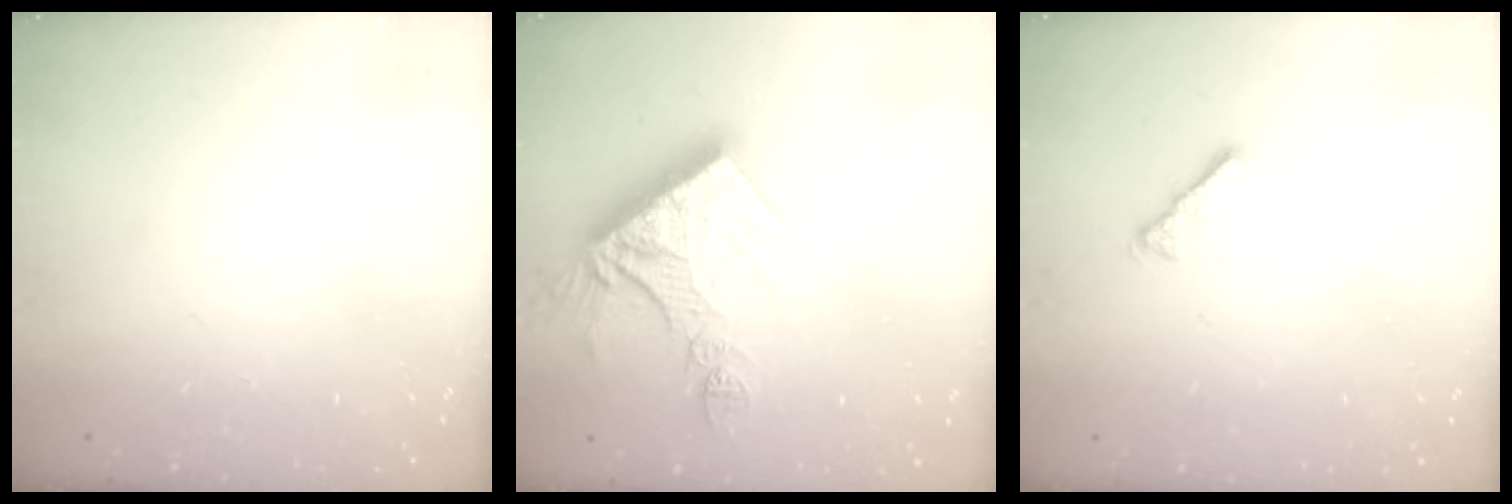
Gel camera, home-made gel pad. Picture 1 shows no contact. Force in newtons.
{"total": 14.2, "press": 14.2, "slide": 1.2}
{"total": 3.4, "press": 3.4, "slide": 0.6}